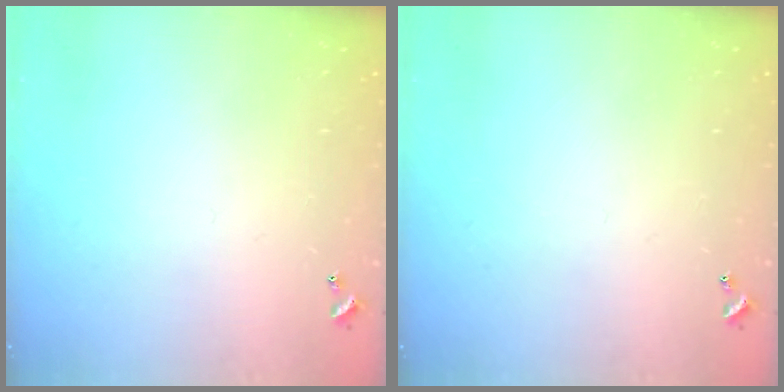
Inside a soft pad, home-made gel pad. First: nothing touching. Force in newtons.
{"total": 0.0}